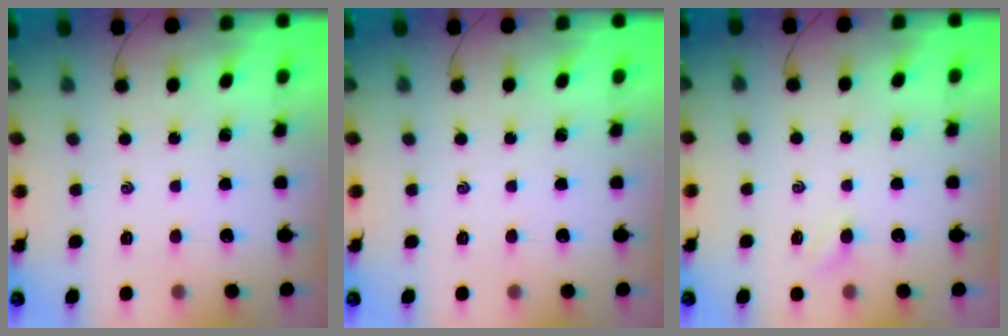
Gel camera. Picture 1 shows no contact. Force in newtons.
{"total": 0.0}
{"total": 2.4, "press": 2.3, "slide": 0.7}